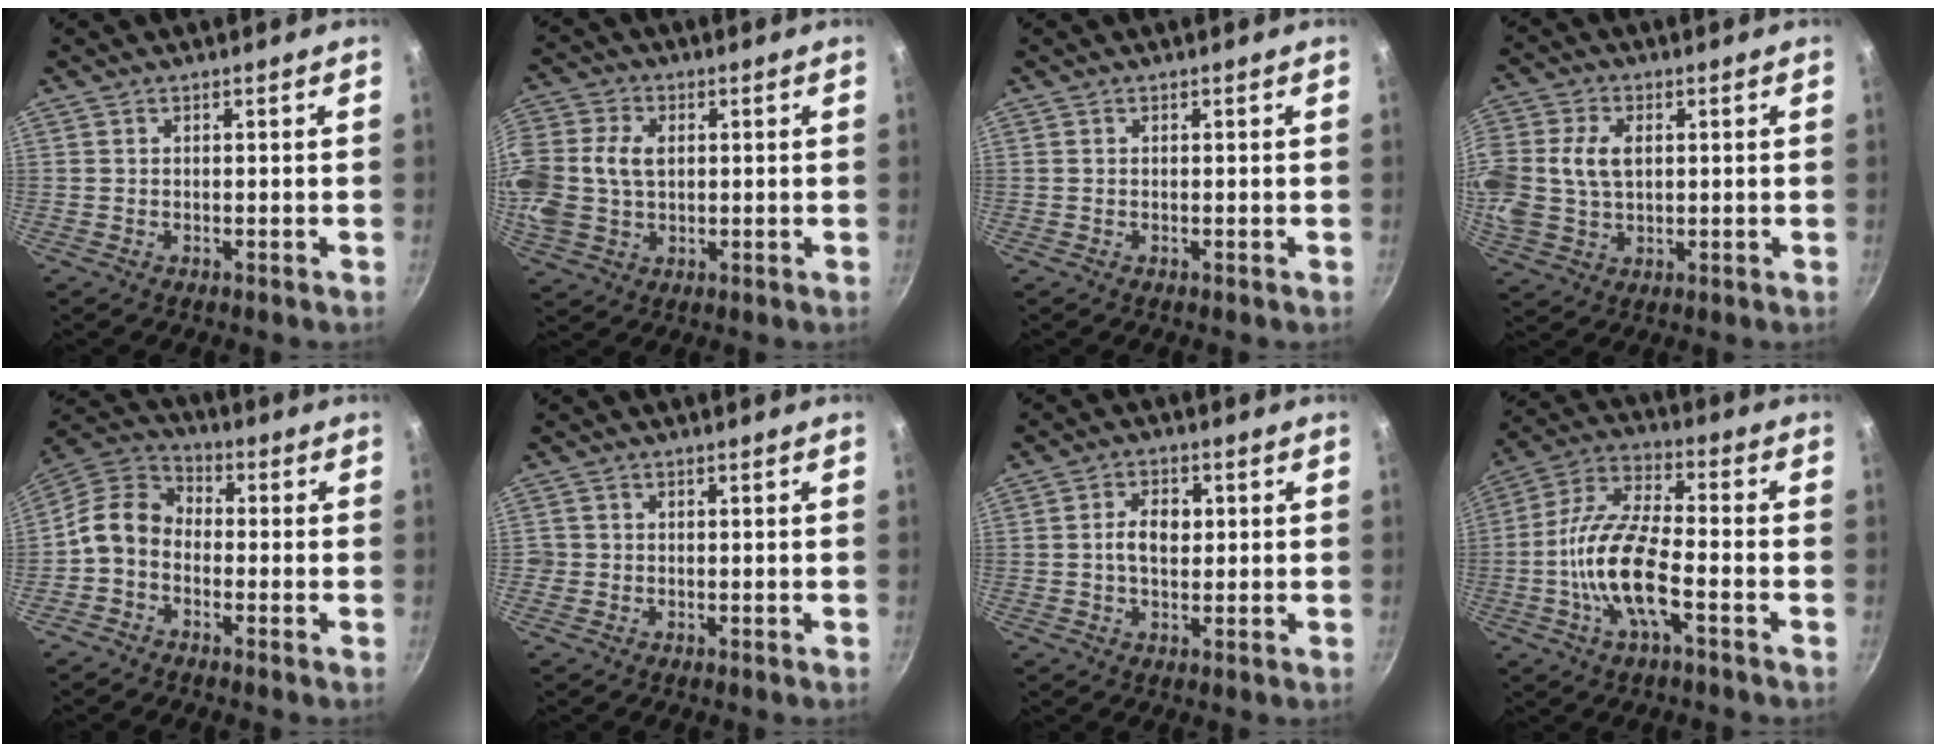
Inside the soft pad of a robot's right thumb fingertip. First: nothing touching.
{"total": 17.7, "force": [1.6, 13.0, 11.9], "torque": [-0.313, 0.021, 0.042]}
{"total": 0.0}
{"total": 15.8, "force": [1.9, 11.2, 11.0], "torque": [-0.278, 0.009, 0.044]}
{"total": 9.1, "force": [-2.1, 7.1, 5.4], "torque": [-0.094, 0.038, -0.058]}
{"total": 1.6, "force": [-0.3, 1.6, 0.1], "torque": [0.009, 0.007, -0.007]}
{"total": 5.4, "force": [0.5, 3.5, 4.1], "torque": [-0.062, 0.006, 0.004]}
{"total": 14.7, "force": [-3.9, 5.3, 13.1], "torque": [-0.269, 0.035, -0.075]}